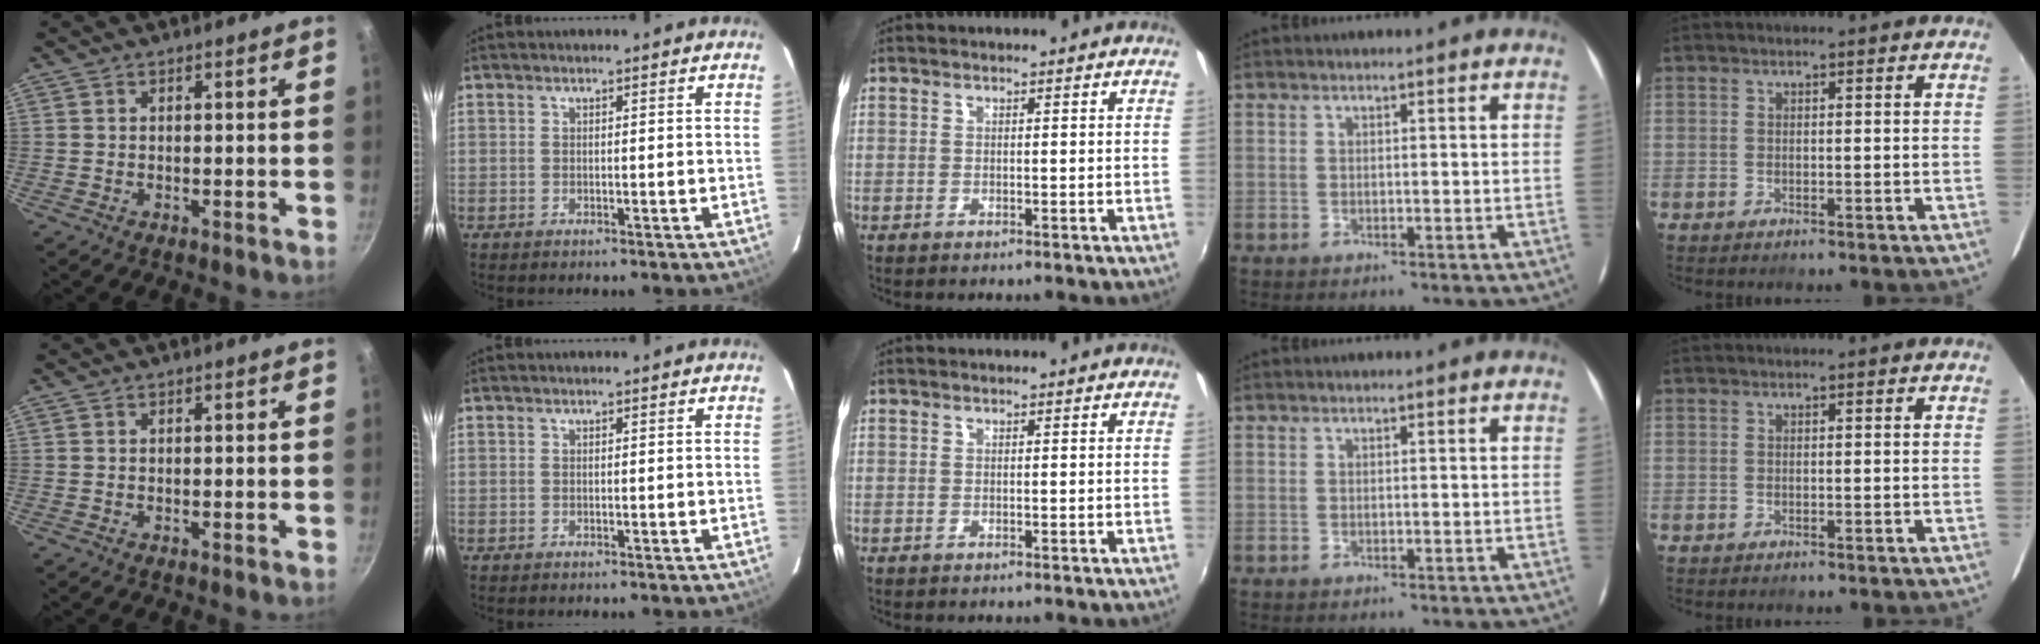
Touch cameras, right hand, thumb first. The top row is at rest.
{}